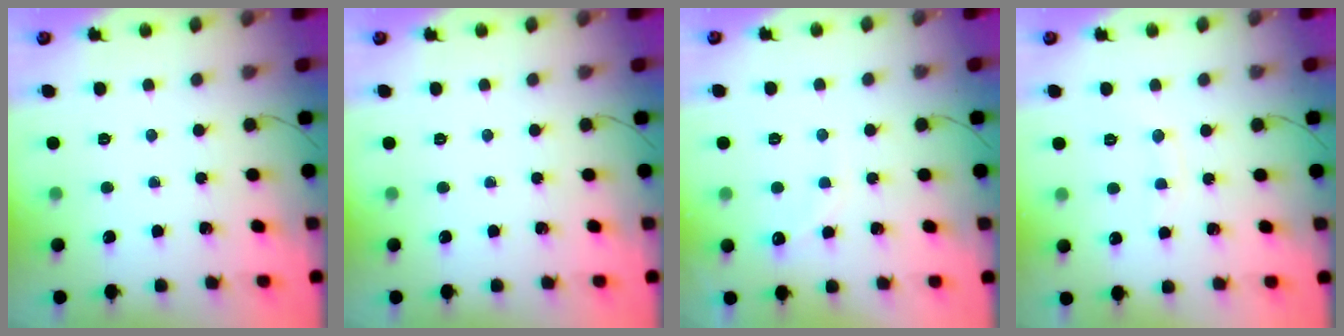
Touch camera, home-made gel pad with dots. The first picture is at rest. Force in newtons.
{"total": 0.0}
{"total": 8.9, "press": 8.8, "slide": 1.5}
{"total": 6.2, "press": 6.0, "slide": 1.7}